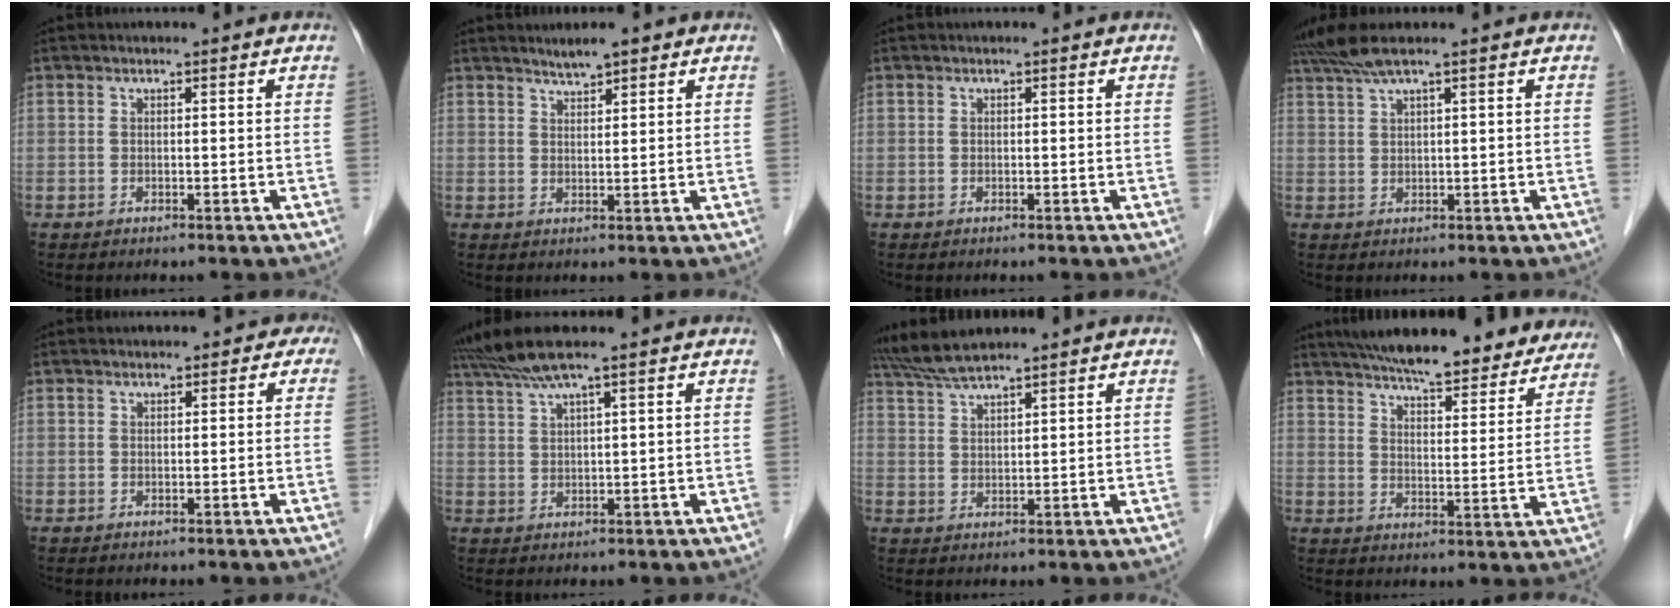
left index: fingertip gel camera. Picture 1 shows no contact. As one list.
[{"total": 2.9, "force": [2.4, 0.6, 1.5], "torque": [-0.030, 0.009, 0.039]}, {"total": 0.0}, {"total": 3.3, "force": [2.6, -0.8, 1.9], "torque": [-0.053, 0.020, 0.061]}, {"total": 1.4, "force": [0.3, 1.2, 0.6], "torque": [0.006, 0.009, -0.003]}, {"total": 4.3, "force": [3.4, -1.1, 2.5], "torque": [-0.066, 0.017, 0.074]}, {"total": 5.8, "force": [5.2, -0.3, 2.5], "torque": [-0.060, 0.023, 0.107]}, {"total": 24.2, "force": [21.3, 5.2, 10.3], "torque": [-0.156, -0.005, 0.271]}]